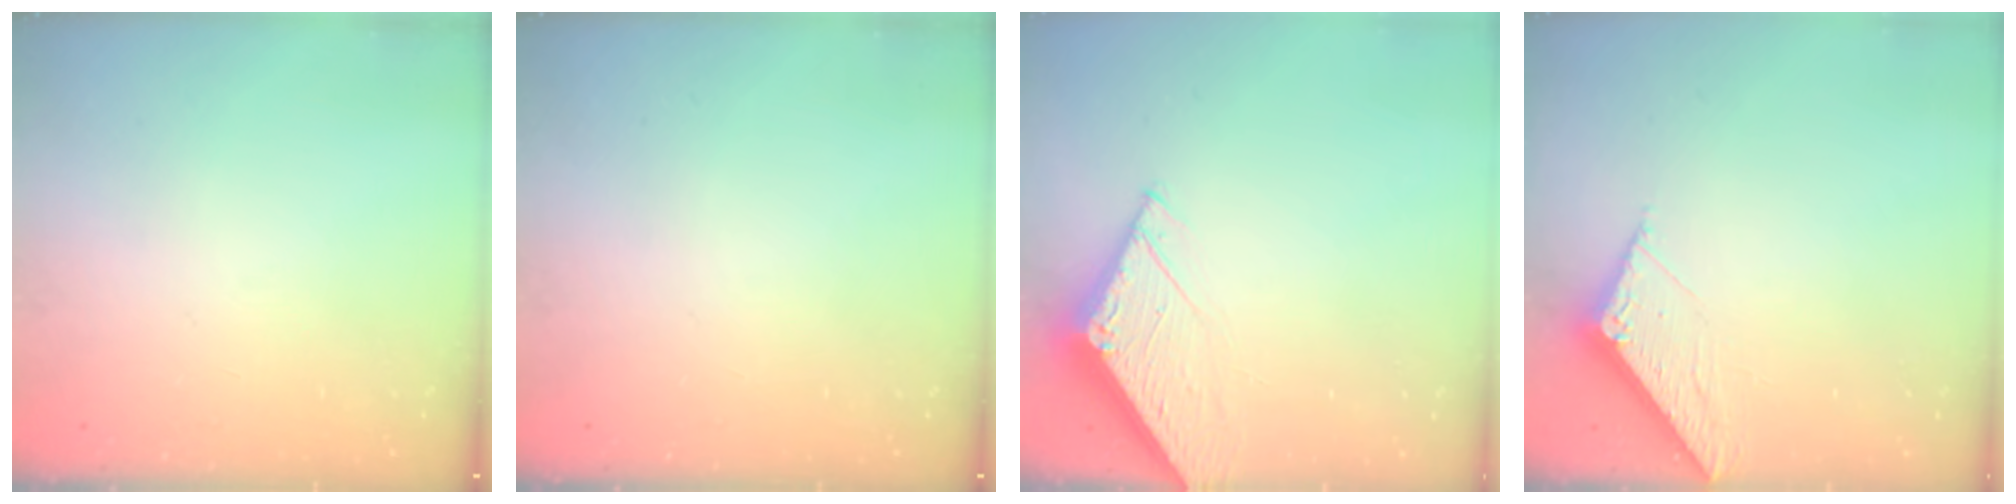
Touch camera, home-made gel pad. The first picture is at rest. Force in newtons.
{"total": 0.0}
{"total": 5.0, "press": 4.9, "slide": 0.5}
{"total": 6.1, "press": 6.1, "slide": 0.3}